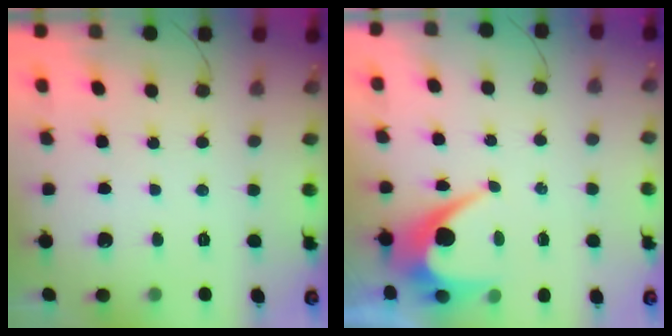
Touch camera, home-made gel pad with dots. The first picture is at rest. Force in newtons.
{"total": 6.8, "press": 6.8, "slide": 0.6}